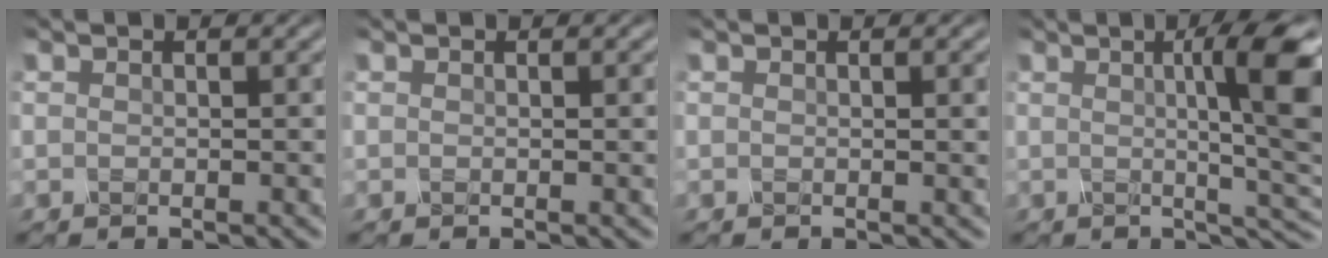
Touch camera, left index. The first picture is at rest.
{"total": 0.8, "force": [0.2, 0.3, 0.7], "torque": [-0.002, -0.003, -0.001]}
{"total": 2.4, "force": [0.8, 1.0, 2.0], "torque": [-0.007, 0.010, 0.000]}
{"total": 9.4, "force": [1.1, 1.8, 9.2], "torque": [-0.102, 0.008, 0.020]}